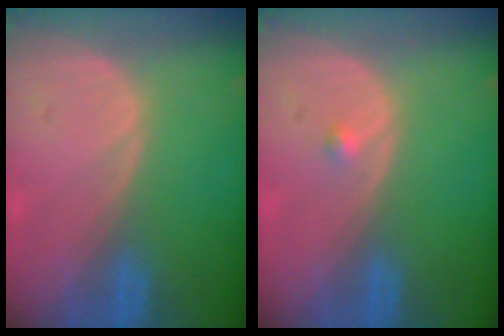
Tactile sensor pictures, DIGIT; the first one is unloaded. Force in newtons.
{"total": 0.8, "press": 0.6, "slide": 0.4}